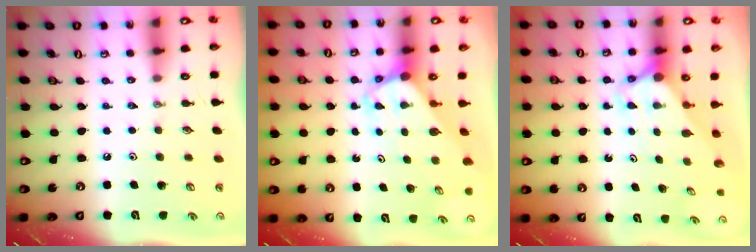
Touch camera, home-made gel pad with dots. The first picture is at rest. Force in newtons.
{"total": 3.5, "press": 3.5, "slide": 0.1}
{"total": 2.7, "press": 2.7, "slide": 0.2}